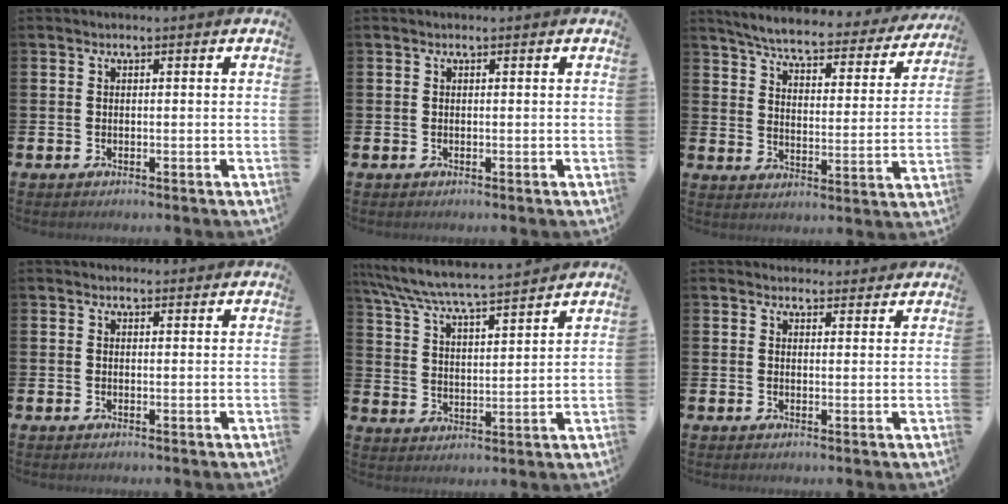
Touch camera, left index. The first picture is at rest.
{"total": 0.0}
{"total": 5.6, "force": [5.2, 0.6, 2.0], "torque": [-0.062, -0.038, 0.082]}
{"total": 1.0, "force": [0.9, 0.5, 0.1], "torque": [0.011, 0.001, 0.014]}
{"total": 6.6, "force": [6.3, 0.2, 1.9], "torque": [-0.070, -0.046, 0.107]}
{"total": 2.5, "force": [2.4, 0.7, -0.2], "torque": [0.013, -0.014, 0.041]}